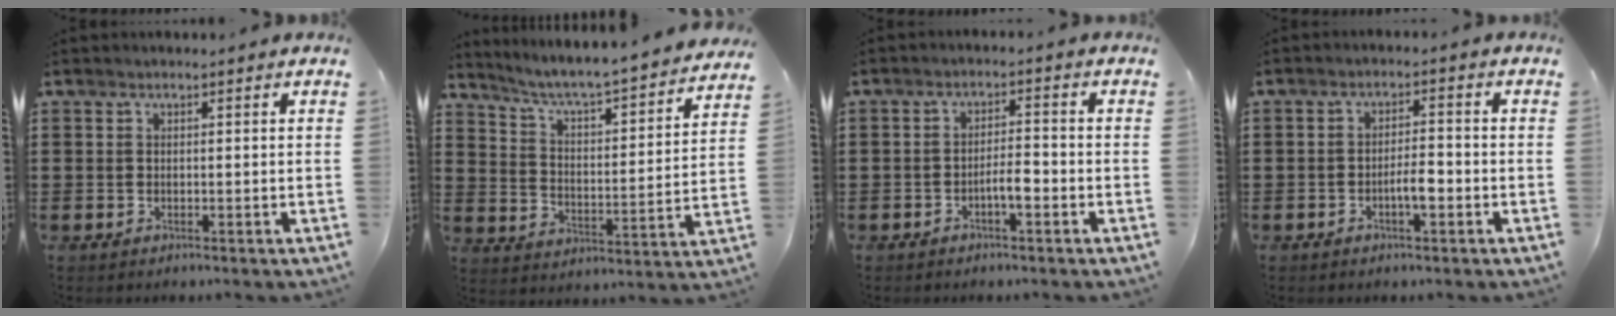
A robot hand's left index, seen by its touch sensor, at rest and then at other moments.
{"total": 4.5, "force": [4.1, -0.3, 2.0], "torque": [-0.060, -0.043, 0.056]}
{"total": 3.4, "force": [-1.6, 0.9, 2.9], "torque": [-0.060, 0.005, -0.034]}
{"total": 3.8, "force": [-1.4, 1.1, 3.4], "torque": [-0.061, 0.008, -0.026]}